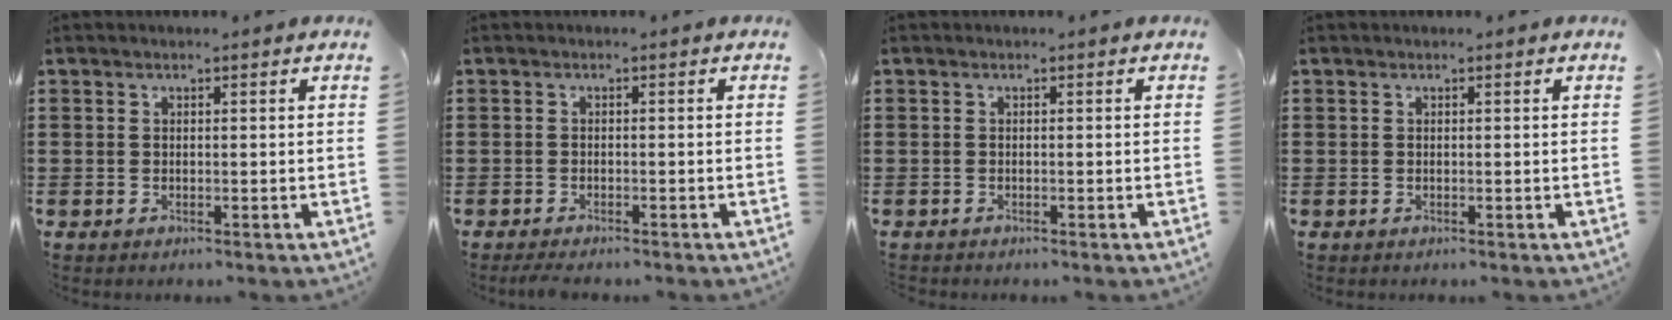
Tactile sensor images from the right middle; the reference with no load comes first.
{"total": 1.1, "force": [-1.0, 0.1, 0.2], "torque": [-0.008, -0.002, -0.020]}
{"total": 0.0}
{"total": 0.0}